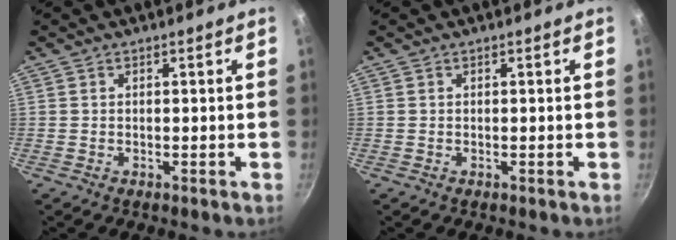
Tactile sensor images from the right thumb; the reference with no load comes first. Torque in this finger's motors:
{"motor_torque": [0.00, 0.00, 0.01, -0.01, 0.00]}